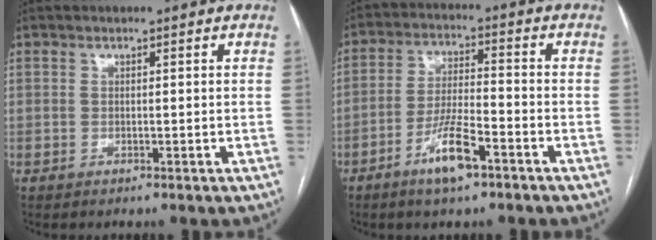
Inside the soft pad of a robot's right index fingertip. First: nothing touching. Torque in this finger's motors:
{"motor_torque": [0.93, -0.14, 0.45, 0.11]}